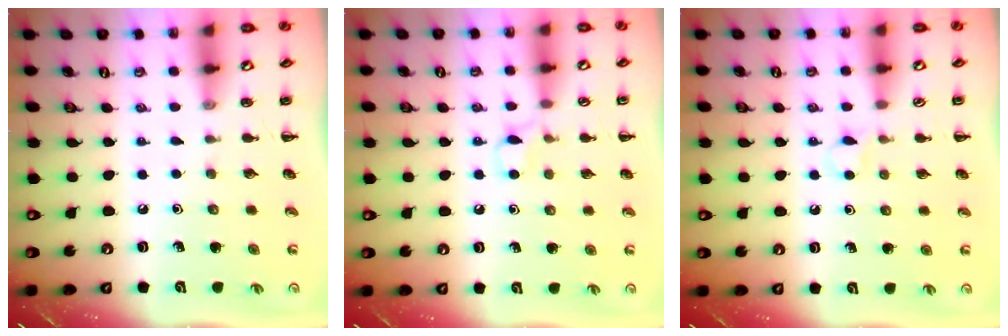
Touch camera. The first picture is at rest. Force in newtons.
{"total": 3.4, "press": 3.2, "slide": 1.1}
{"total": 3.2, "press": 3.0, "slide": 1.1}